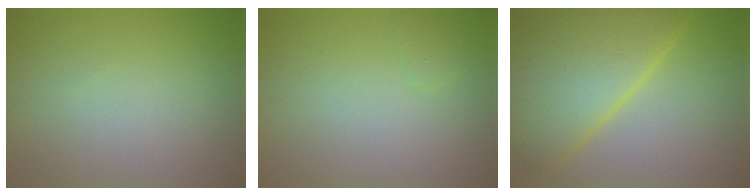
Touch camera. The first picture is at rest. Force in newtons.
{"total": 0.8, "press": 0.8, "slide": 0.0}
{"total": 10.3, "press": 10.3, "slide": 0.2}